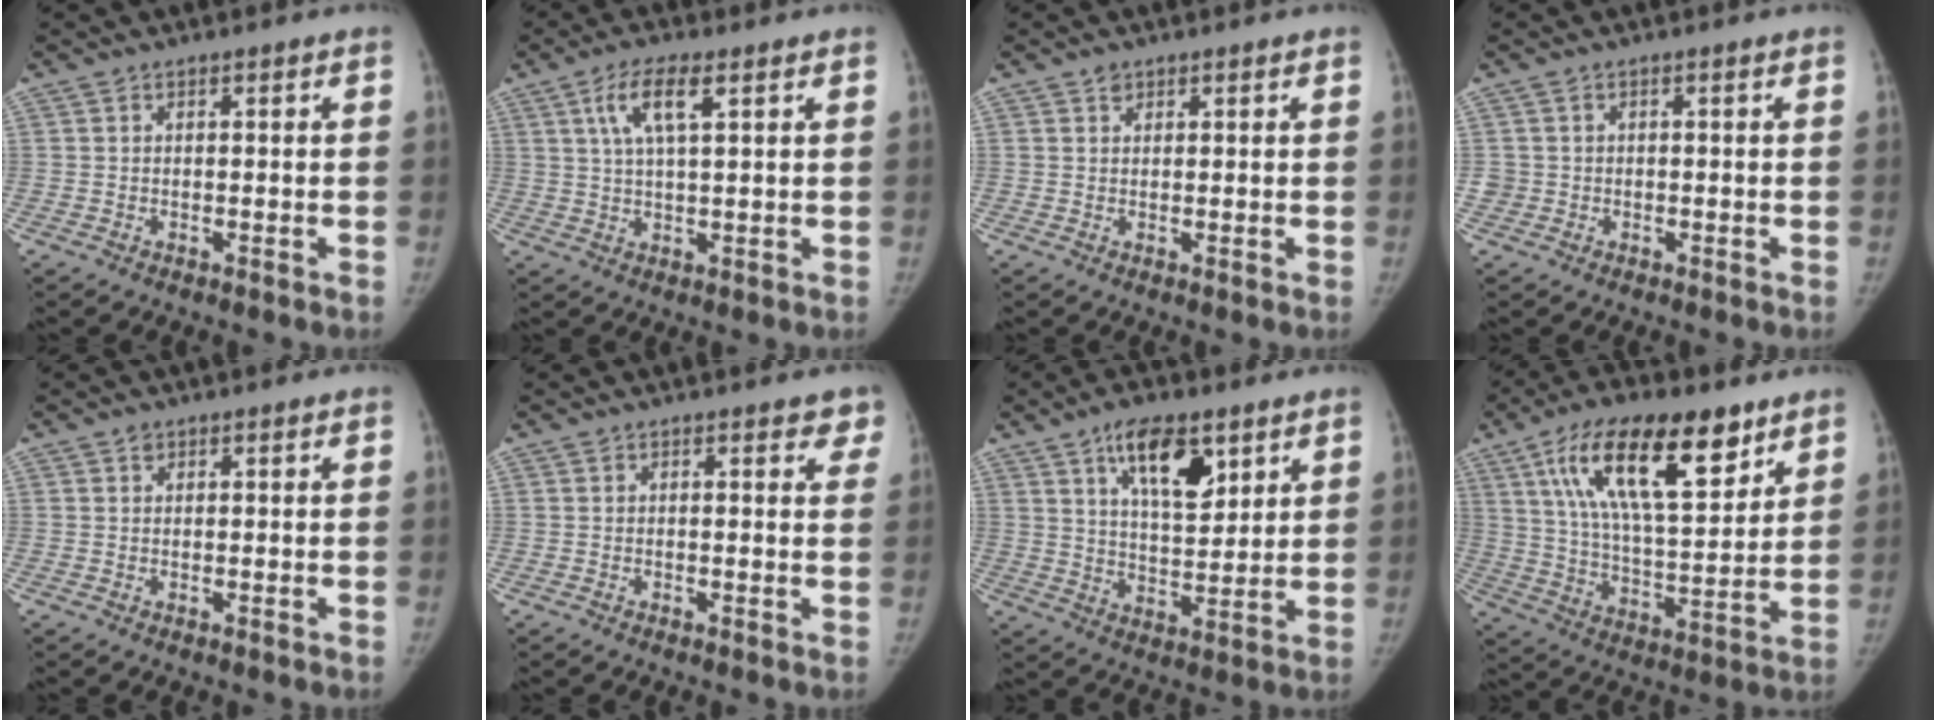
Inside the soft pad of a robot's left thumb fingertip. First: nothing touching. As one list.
[{"total": 6.9, "force": [3.0, 2.1, 5.8], "torque": [-0.109, -0.006, 0.058]}, {"total": 1.5, "force": [1.0, 1.1, 0.4], "torque": [0.004, -0.005, 0.015]}, {"total": 1.3, "force": [-0.3, 1.2, -0.2], "torque": [0.018, 0.001, -0.007]}, {"total": 1.2, "force": [0.8, 0.8, 0.4], "torque": [0.001, -0.004, 0.011]}, {"total": 3.5, "force": [2.5, 1.5, 1.9], "torque": [0.011, -0.006, 0.021]}, {"total": 11.8, "force": [6.4, 5.4, 8.4], "torque": [-0.104, -0.040, 0.111]}, {"total": 22.0, "force": [11.6, 8.9, 16.4], "torque": [-0.246, -0.039, 0.203]}]